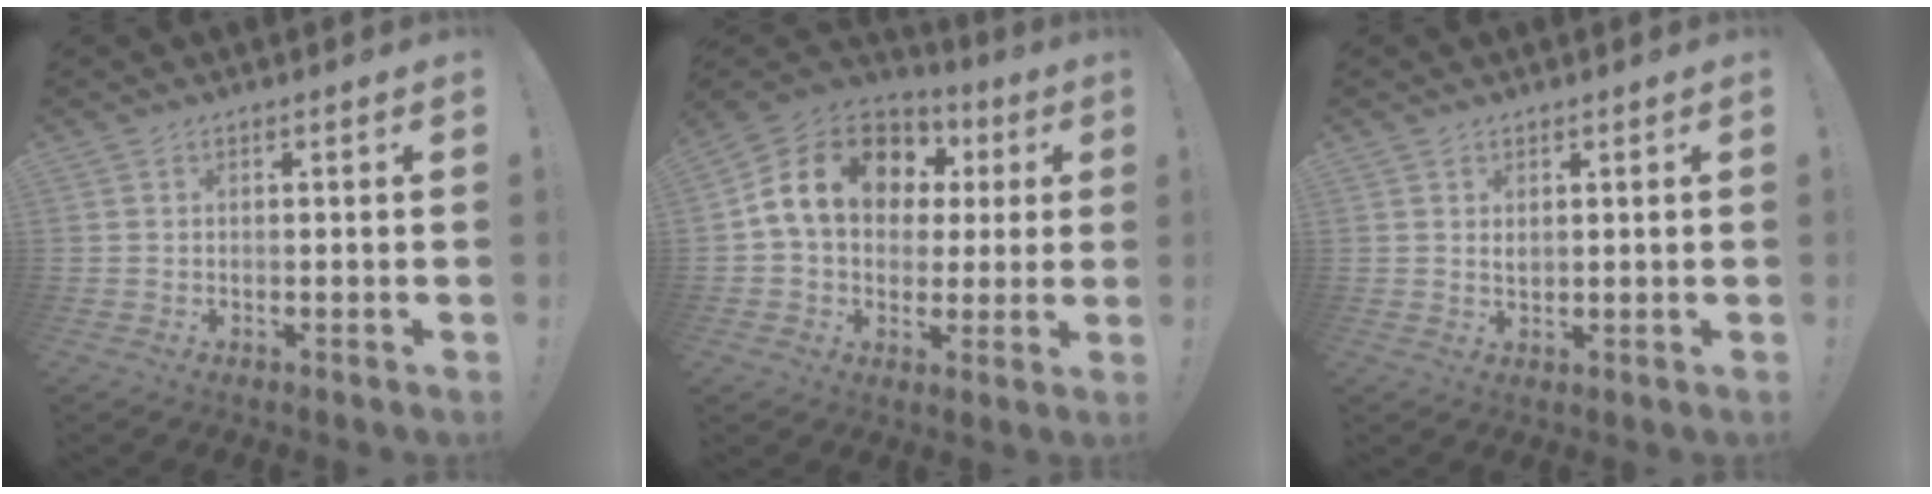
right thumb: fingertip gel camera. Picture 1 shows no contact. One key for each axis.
{"total": 17.6, "fx": 5.8, "fy": 12.9, "fz": 10.5, "tx": -0.167, "ty": -0.008, "tz": 0.117}
{"total": 1.3, "fx": 0.8, "fy": 0.6, "fz": 0.7, "tx": -0.005, "ty": -0.004, "tz": 0.014}